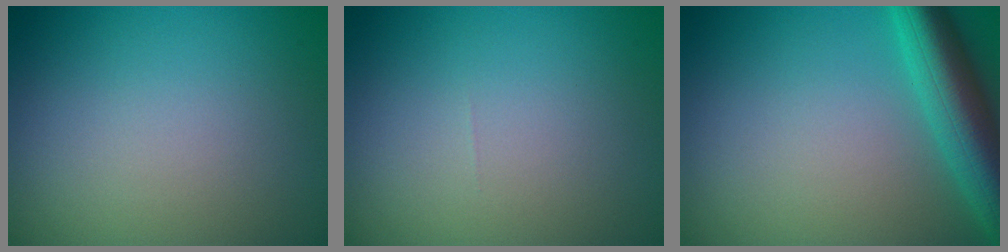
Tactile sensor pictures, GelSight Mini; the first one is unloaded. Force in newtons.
{"total": 0.0}
{"total": 7.0, "press": 6.9, "slide": 0.4}